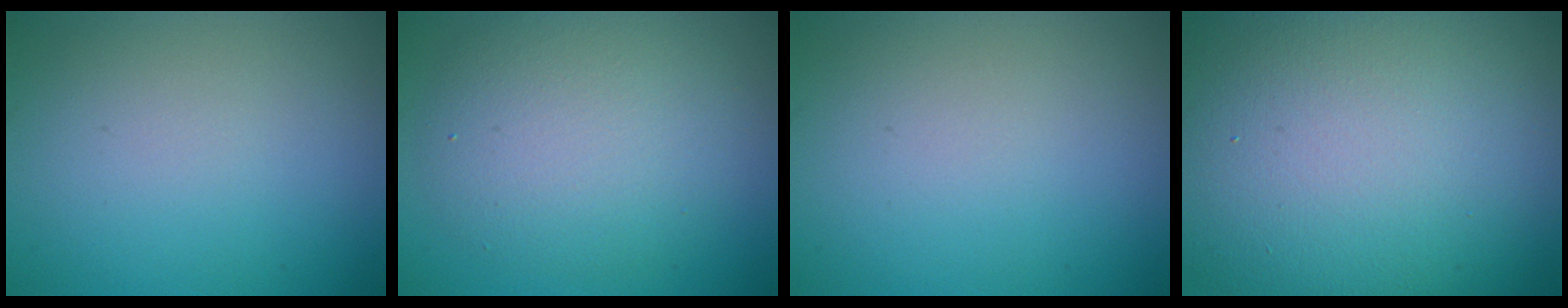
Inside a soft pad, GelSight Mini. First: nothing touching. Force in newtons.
{"total": 6.0, "press": 6.0, "slide": 0.3}
{"total": 0.0}
{"total": 20.8, "press": 20.8, "slide": 1.5}